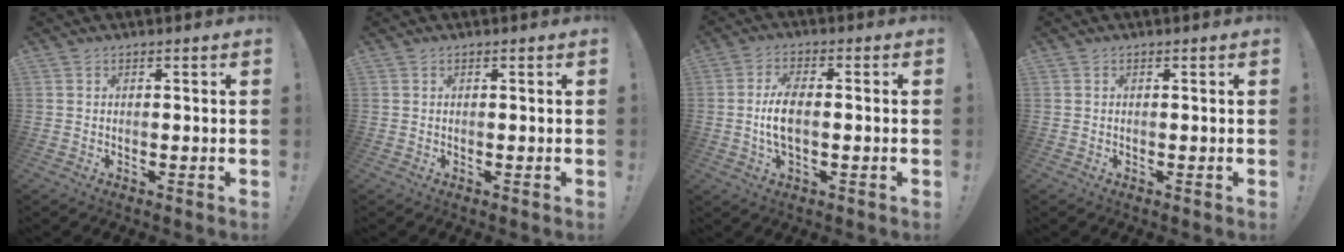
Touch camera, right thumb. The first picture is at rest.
{"total": 0.0}
{"total": 7.2, "force": [-0.4, 3.3, 6.3], "torque": [-0.128, -0.004, -0.012]}
{"total": 0.0}